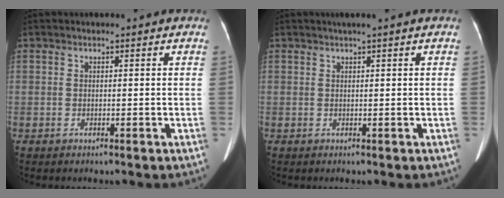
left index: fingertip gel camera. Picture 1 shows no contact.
{"total": 1.5, "force": [0.9, -0.4, 1.1], "torque": [-0.023, 0.004, 0.020]}